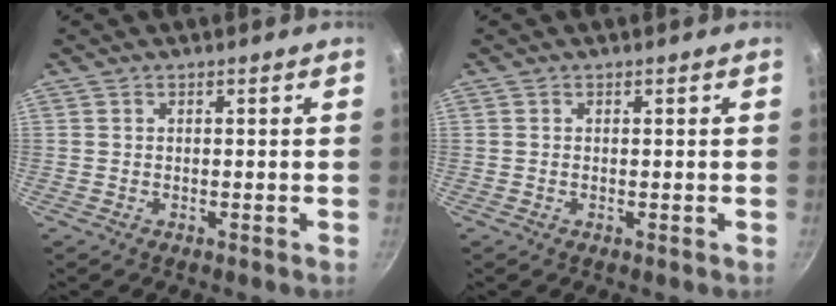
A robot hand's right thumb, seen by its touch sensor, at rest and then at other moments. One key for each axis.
{"total": 0.0}